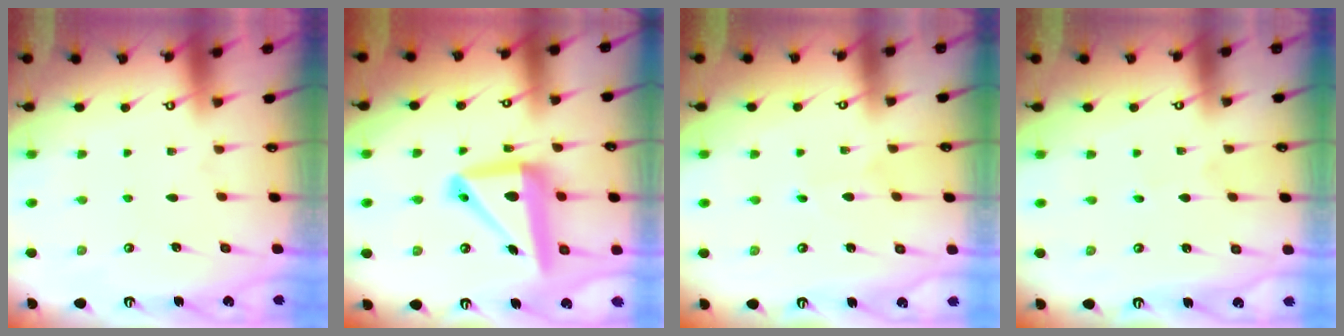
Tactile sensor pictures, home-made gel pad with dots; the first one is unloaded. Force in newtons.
{"total": 15.5, "press": 15.3, "slide": 2.2}
{"total": 3.3, "press": 3.3, "slide": 0.2}
{"total": 0.6, "press": 0.6, "slide": 0.0}